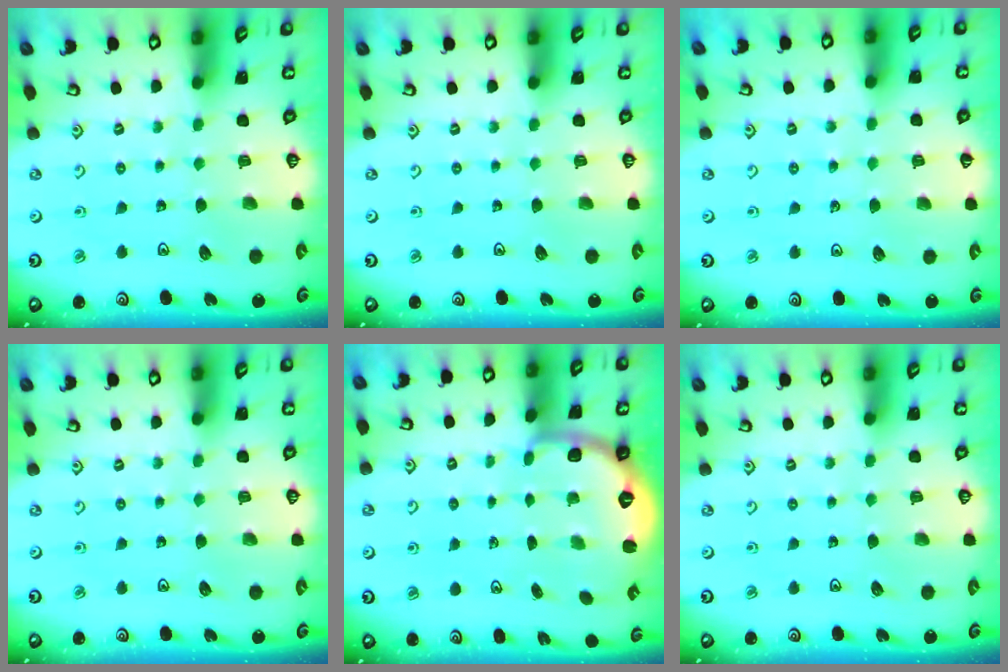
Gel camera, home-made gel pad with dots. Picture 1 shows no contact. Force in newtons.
{"total": 0.0}
{"total": 2.1, "press": 2.1, "slide": 0.4}
{"total": 0.0}
{"total": 2.6, "press": 1.5, "slide": 2.2}
{"total": 0.0}